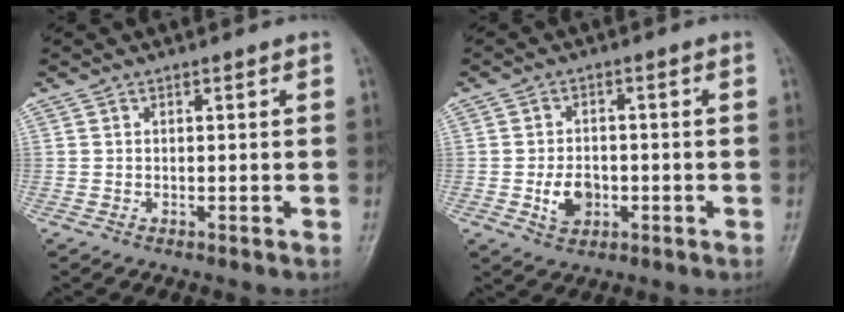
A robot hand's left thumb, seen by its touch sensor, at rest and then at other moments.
{"total": 5.6, "force": [-1.5, 4.0, 3.6], "torque": [-0.048, 0.005, -0.024]}